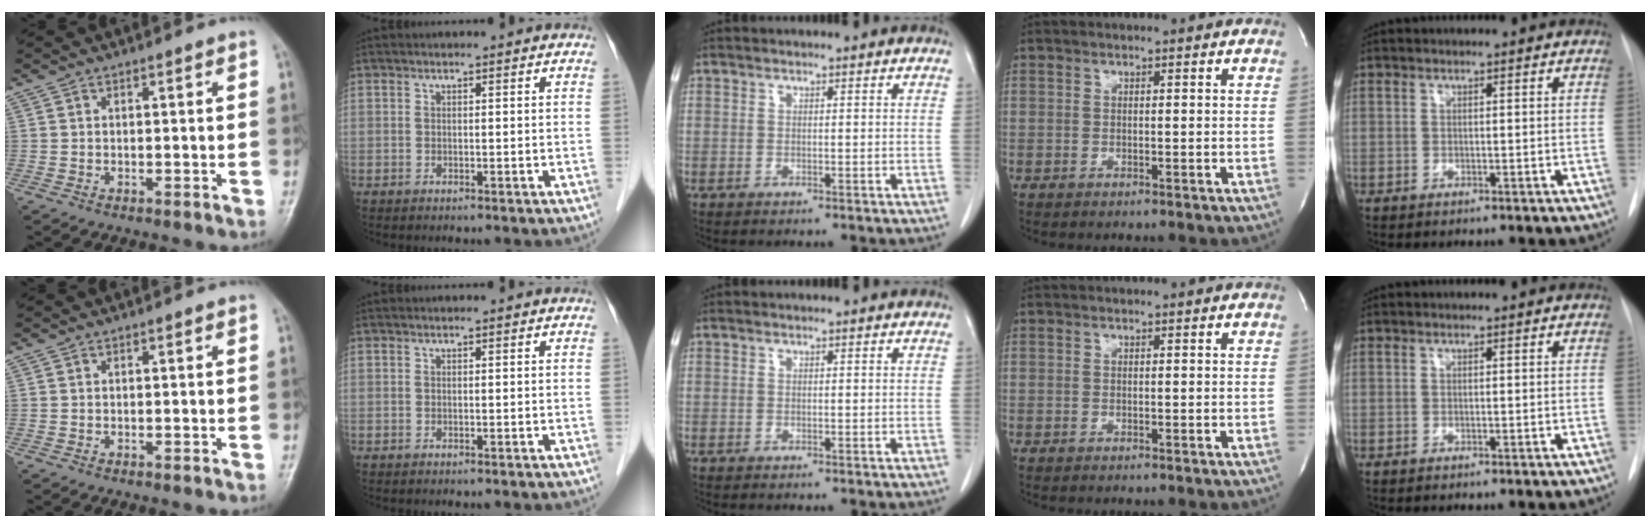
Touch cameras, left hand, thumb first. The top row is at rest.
{}